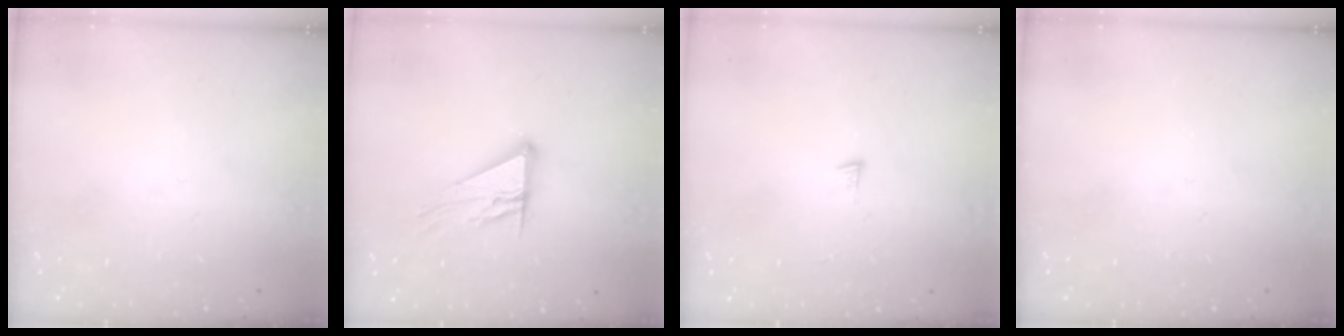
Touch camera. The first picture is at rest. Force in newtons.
{"total": 11.7, "press": 11.7, "slide": 0.9}
{"total": 3.6, "press": 3.6, "slide": 0.5}
{"total": 0.0}